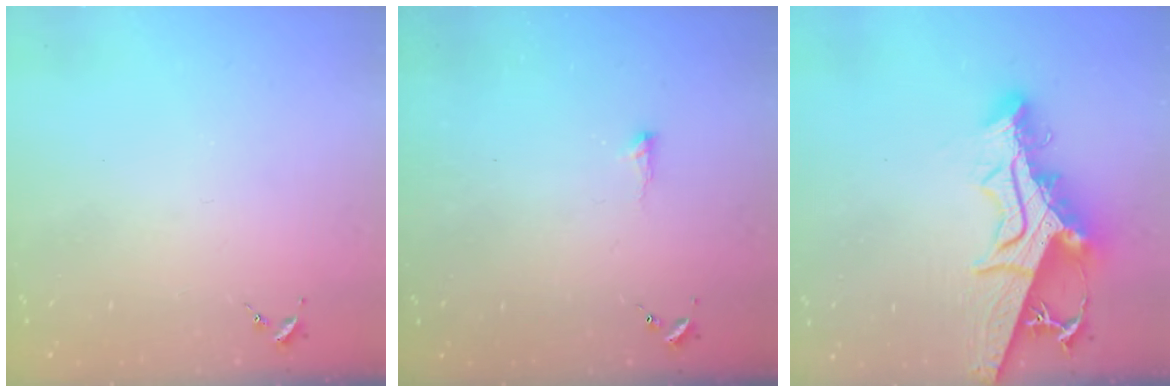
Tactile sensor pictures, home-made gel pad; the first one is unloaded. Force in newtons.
{"total": 4.2, "press": 4.1, "slide": 0.8}
{"total": 17.0, "press": 16.9, "slide": 1.2}